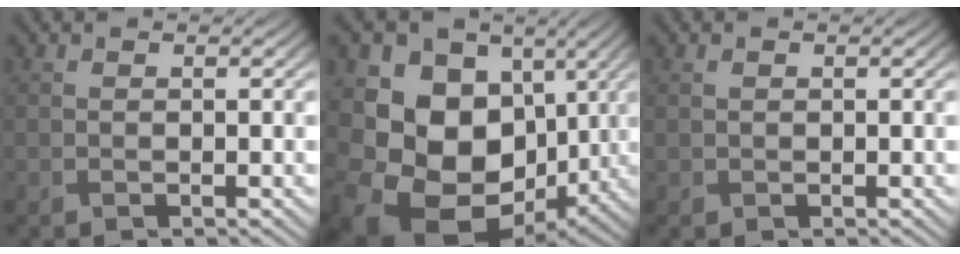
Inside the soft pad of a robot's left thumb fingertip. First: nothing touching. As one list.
[{"total": 17.9, "force": [-1.0, 14.2, 10.8], "torque": [-0.241, -0.038, 0.003]}, {"total": 0.7, "force": [0.2, 0.6, 0.3], "torque": [-0.011, -0.001, 0.006]}]